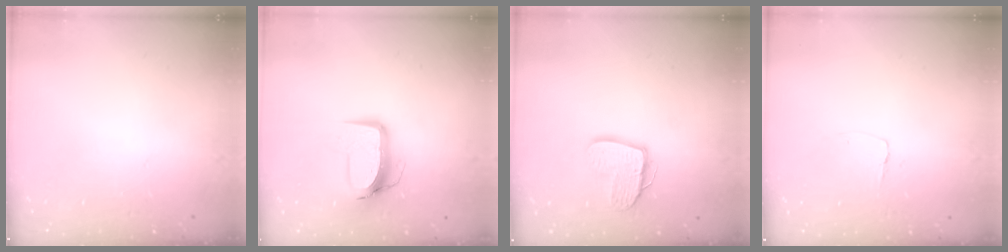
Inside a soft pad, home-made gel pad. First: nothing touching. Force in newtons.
{"total": 10.5, "press": 10.5, "slide": 0.7}
{"total": 11.8, "press": 11.7, "slide": 1.2}
{"total": 2.9, "press": 2.9, "slide": 0.3}